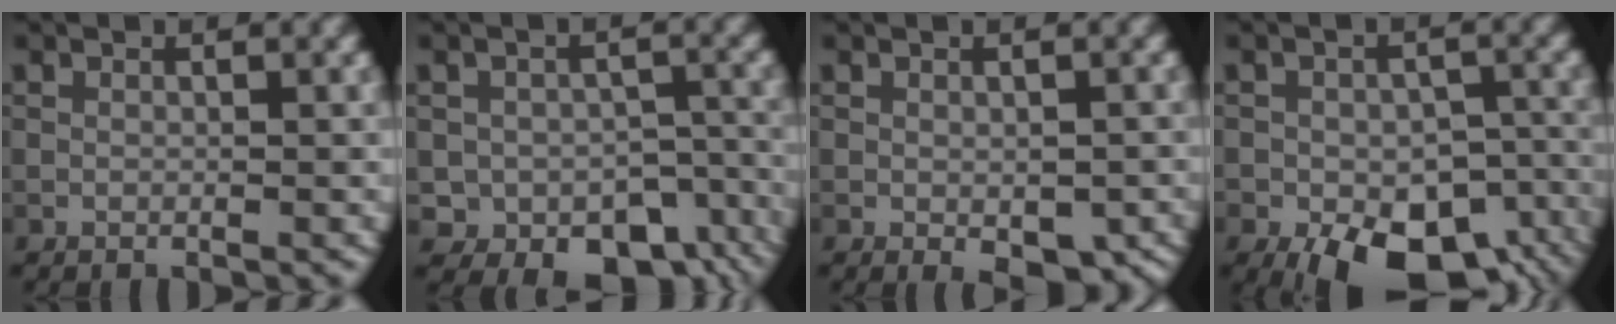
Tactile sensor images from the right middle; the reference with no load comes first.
{"total": 7.4, "force": [-3.5, 5.1, 4.0], "torque": [-0.049, -0.029, -0.037]}
{"total": 4.0, "force": [-1.7, 1.9, 3.1], "torque": [-0.043, -0.013, -0.016]}
{"total": 12.4, "force": [-6.8, 6.7, 7.8], "torque": [-0.115, -0.039, -0.087]}